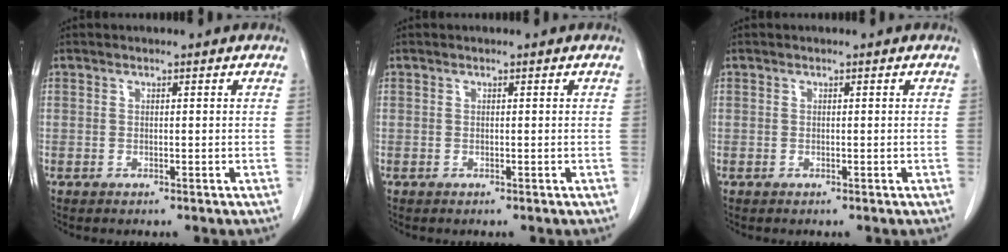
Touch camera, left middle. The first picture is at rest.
{"total": 0.0}
{"total": 0.0}